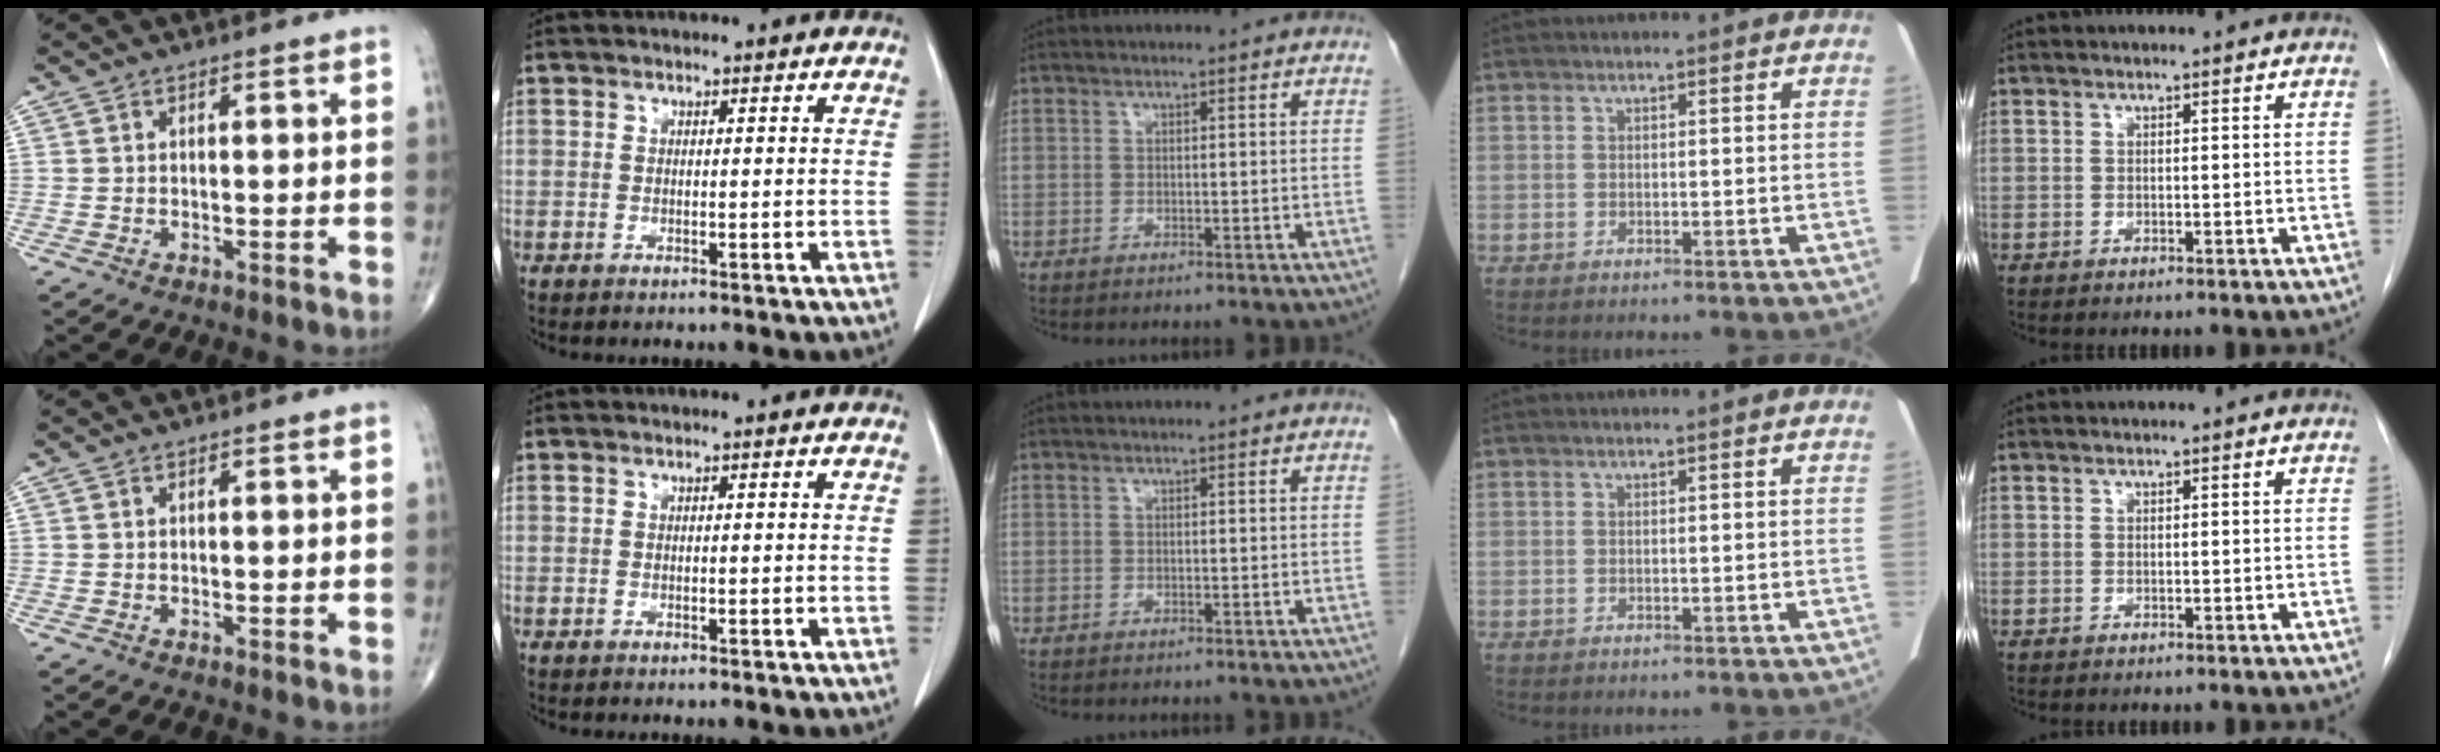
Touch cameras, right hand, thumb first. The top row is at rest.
{}